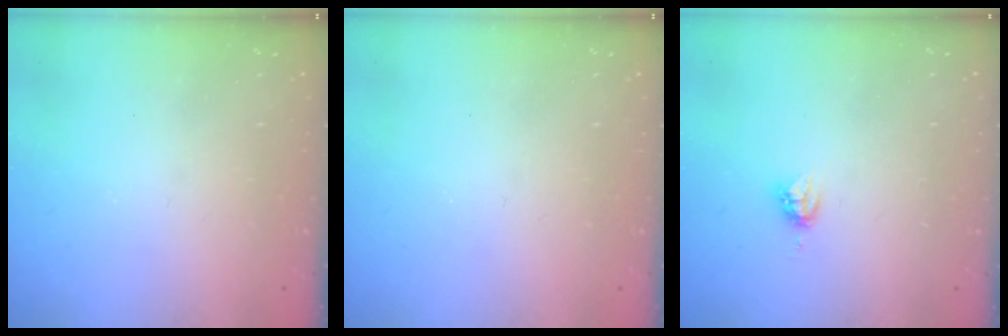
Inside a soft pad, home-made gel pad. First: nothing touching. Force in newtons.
{"total": 0.0}
{"total": 4.1, "press": 4.0, "slide": 0.5}